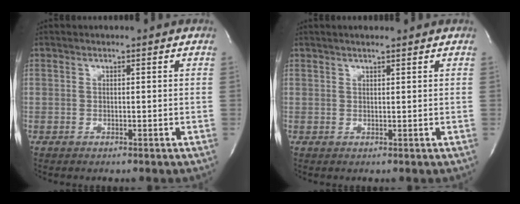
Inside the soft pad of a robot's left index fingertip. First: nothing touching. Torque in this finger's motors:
{"motor_torque": [0.75, -0.74, 0.38, 0.09]}